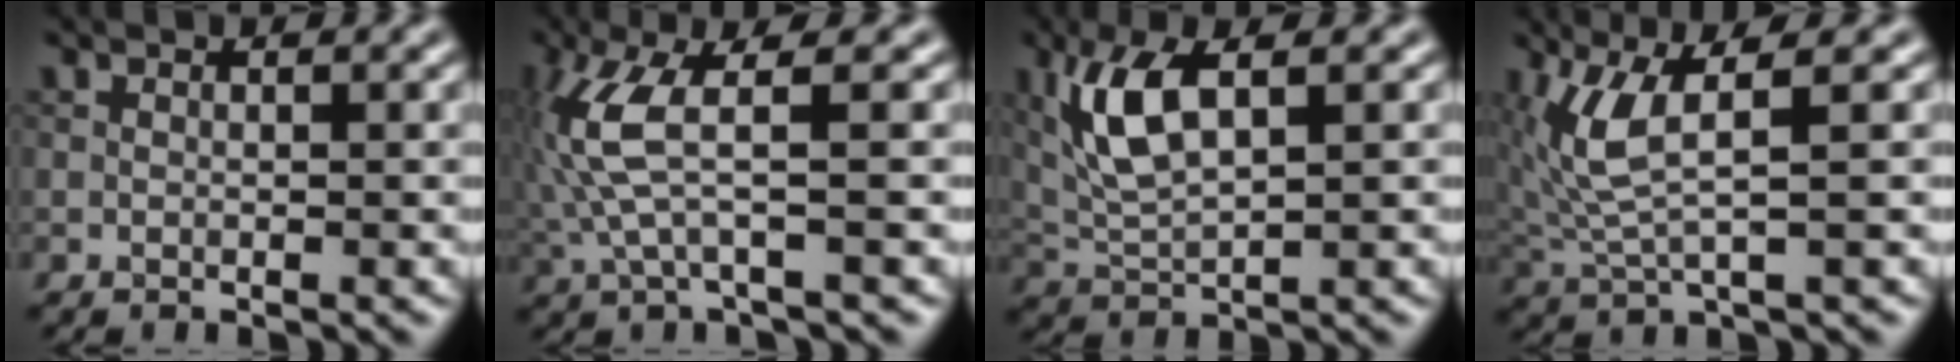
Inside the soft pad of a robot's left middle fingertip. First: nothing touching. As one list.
[{"total": 5.2, "force": [0.6, 1.0, 5.1], "torque": [-0.137, 0.007, 0.012]}, {"total": 5.4, "force": [2.0, 1.9, 4.7], "torque": [-0.107, 0.004, 0.042]}, {"total": 4.4, "force": [1.4, 0.9, 4.1], "torque": [-0.111, -0.005, 0.033]}]